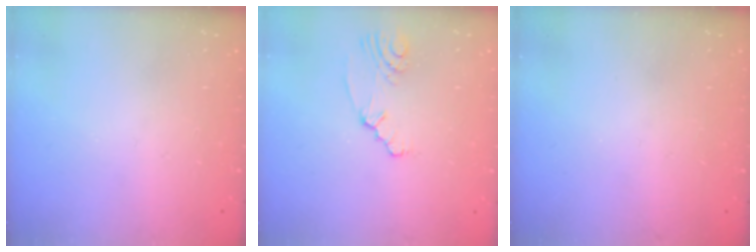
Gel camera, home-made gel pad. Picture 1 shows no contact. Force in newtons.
{"total": 2.5, "press": 2.2, "slide": 1.2}
{"total": 0.0}